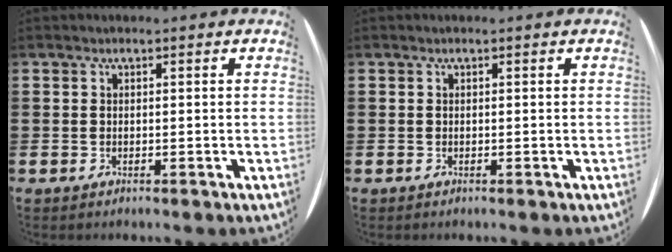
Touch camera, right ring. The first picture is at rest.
{"total": 0.0}